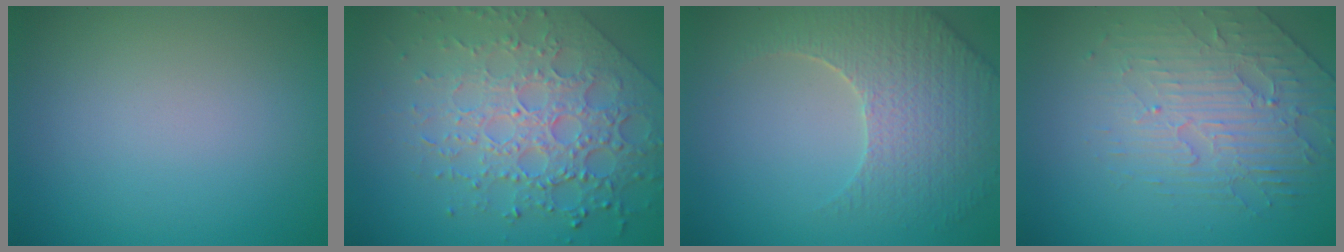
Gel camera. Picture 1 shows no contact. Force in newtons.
{"total": 7.7, "press": 5.4, "slide": 5.5}
{"total": 5.0, "press": 4.6, "slide": 1.9}
{"total": 3.3, "press": 2.9, "slide": 1.6}